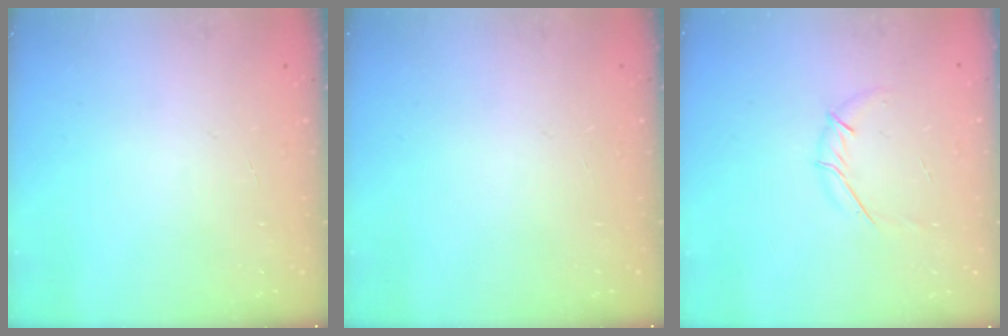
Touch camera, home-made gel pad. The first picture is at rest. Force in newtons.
{"total": 0.0}
{"total": 3.9, "press": 3.8, "slide": 0.8}